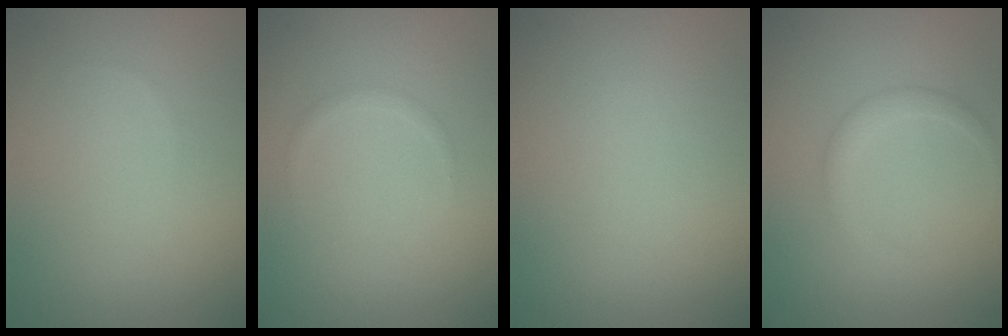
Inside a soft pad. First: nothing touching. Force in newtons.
{"total": 0.6, "press": 0.6, "slide": 0.1}
{"total": 0.0}
{"total": 1.5, "press": 1.5, "slide": 0.1}